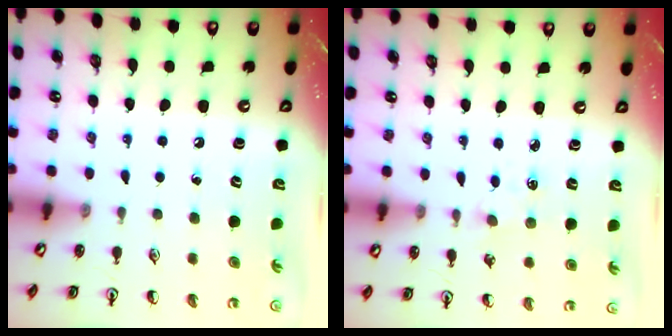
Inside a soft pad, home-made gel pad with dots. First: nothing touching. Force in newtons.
{"total": 2.0, "press": 2.0, "slide": 0.3}